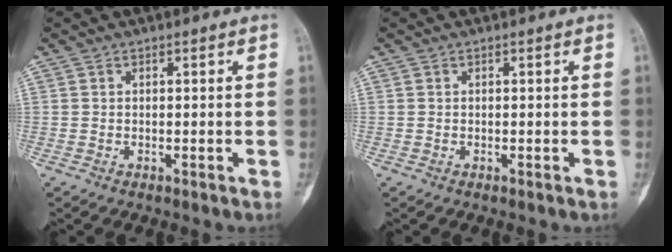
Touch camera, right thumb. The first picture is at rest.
{"total": 0.0}